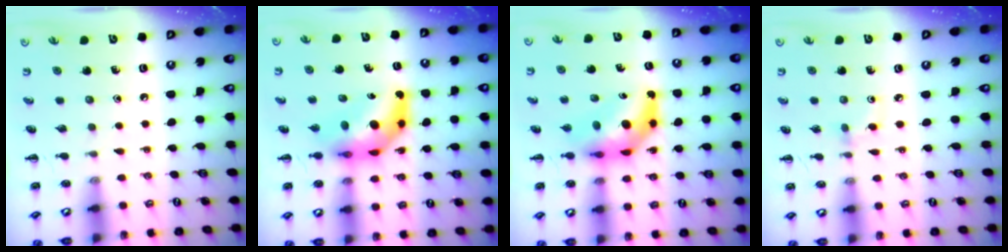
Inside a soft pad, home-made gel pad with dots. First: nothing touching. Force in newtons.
{"total": 8.9, "press": 8.4, "slide": 2.8}
{"total": 7.6, "press": 7.2, "slide": 2.3}
{"total": 2.6, "press": 2.4, "slide": 1.1}